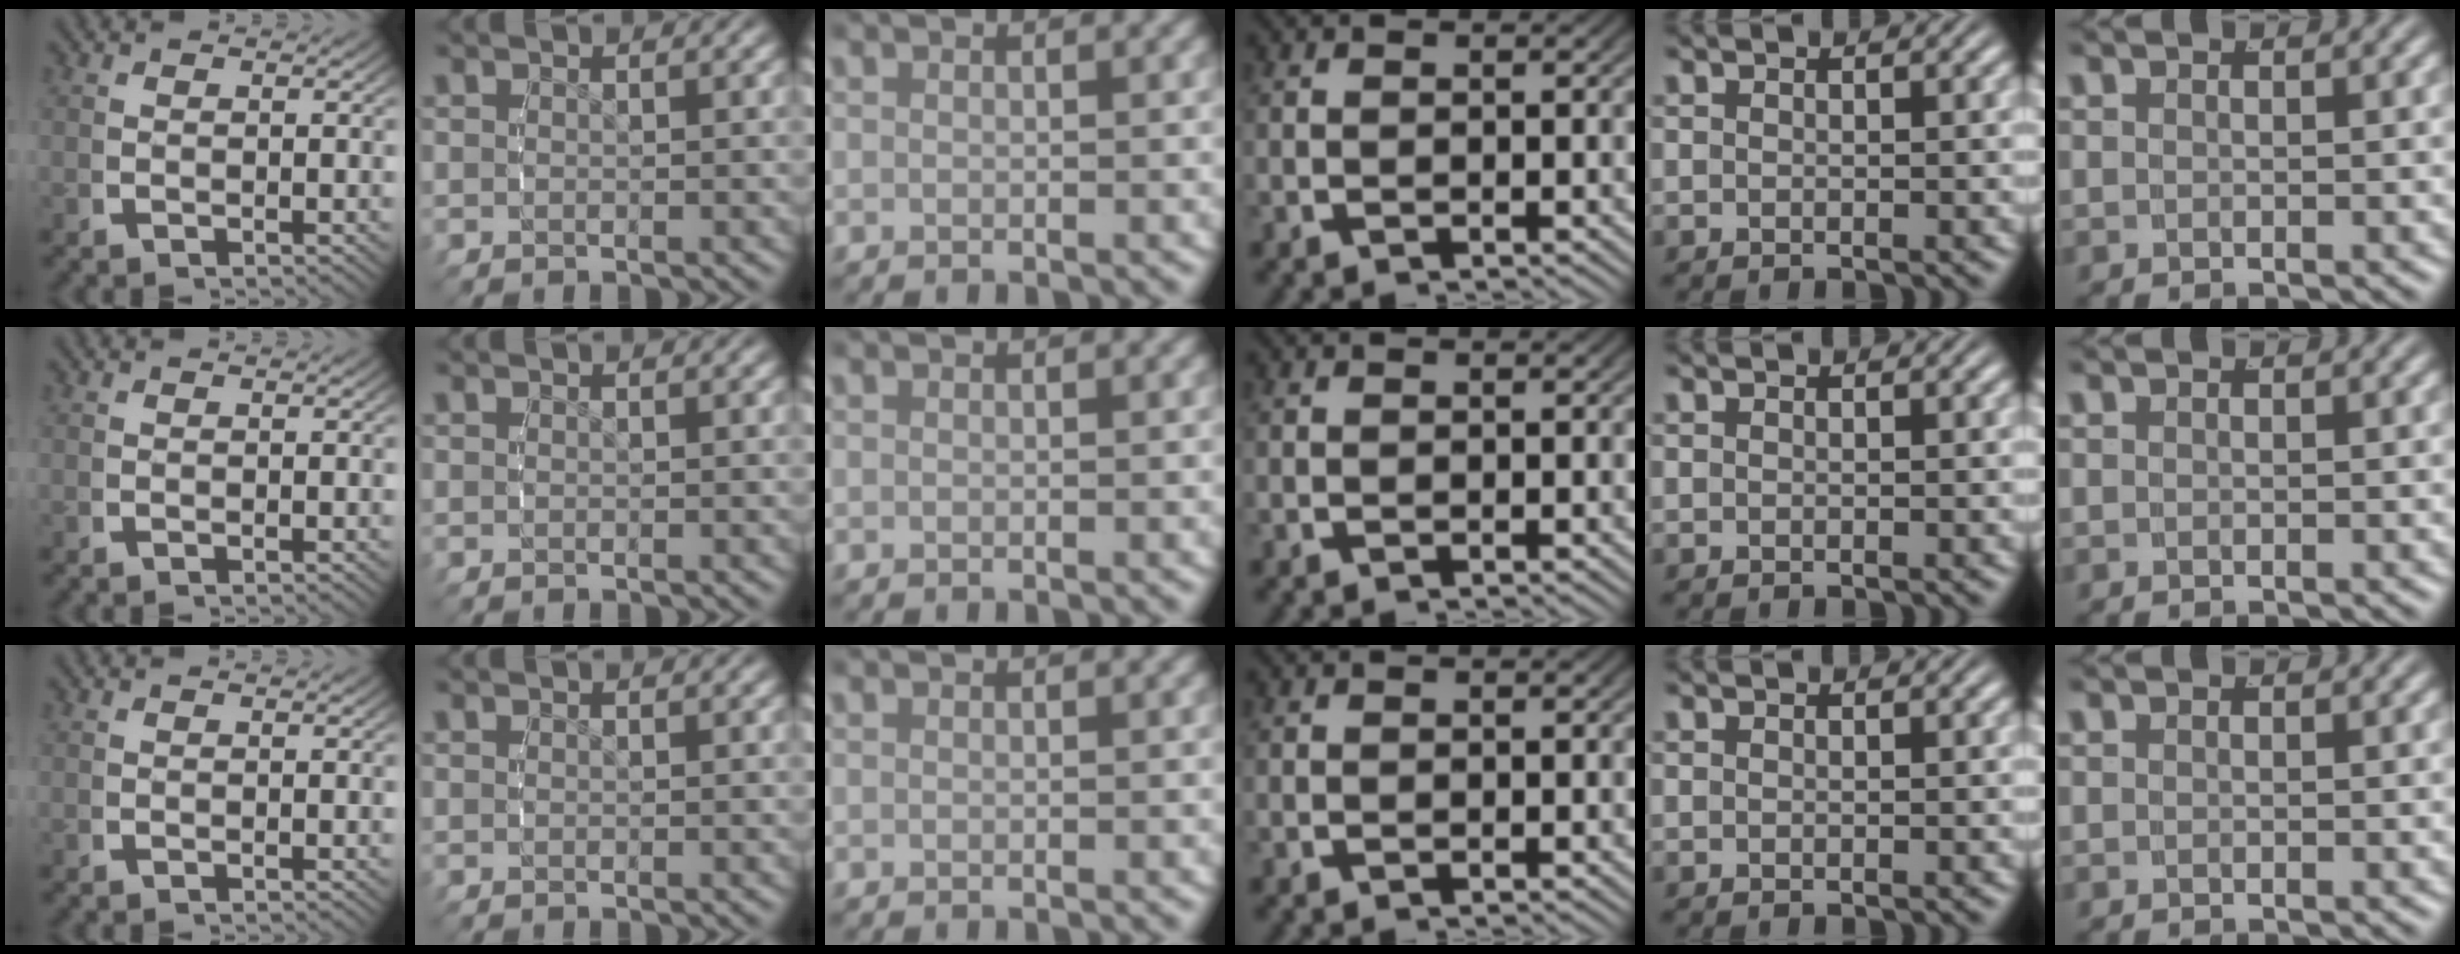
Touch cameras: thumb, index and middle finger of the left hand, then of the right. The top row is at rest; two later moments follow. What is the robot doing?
{"motion": "reach", "object": "air blower"}